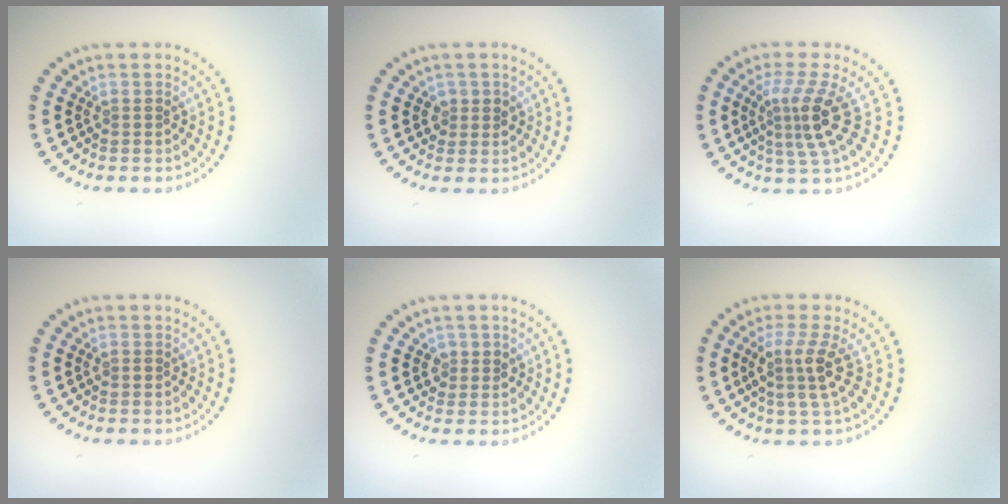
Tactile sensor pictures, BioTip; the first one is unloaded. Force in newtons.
{"total": 1.4, "press": 1.3, "slide": 0.4}
{"total": 3.8, "press": 2.6, "slide": 2.8}
{"total": 0.6, "press": 0.6, "slide": 0.0}
{"total": 1.4, "press": 1.3, "slide": 0.4}
{"total": 3.1, "press": 2.3, "slide": 2.1}